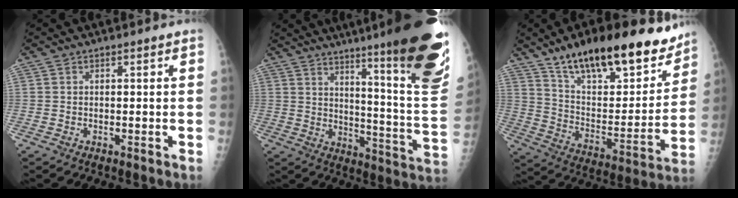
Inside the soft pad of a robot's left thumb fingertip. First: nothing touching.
{"total": 27.5, "force": [17.5, 2.5, 21.0], "torque": [-0.238, -0.101, 0.243]}
{"total": 26.5, "force": [19.1, 9.8, 15.5], "torque": [-0.197, -0.073, 0.303]}